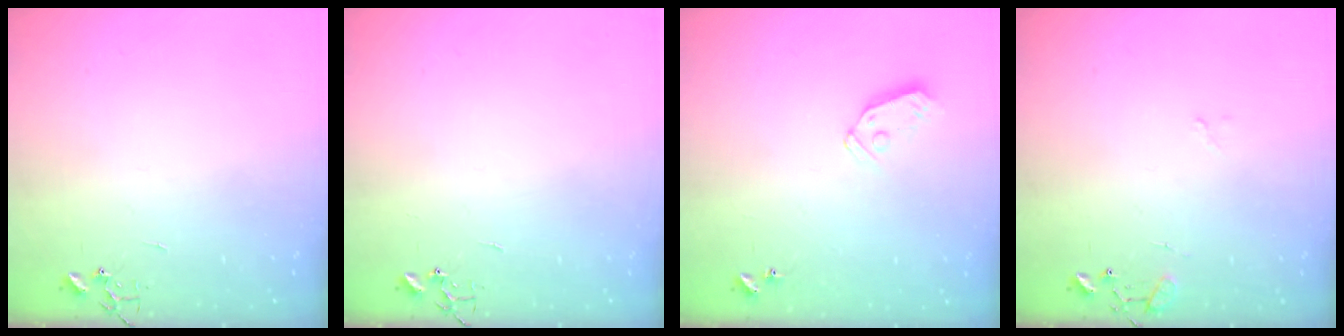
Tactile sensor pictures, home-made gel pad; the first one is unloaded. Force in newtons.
{"total": 0.0}
{"total": 6.5, "press": 6.5, "slide": 0.4}
{"total": 9.3, "press": 9.3, "slide": 0.7}